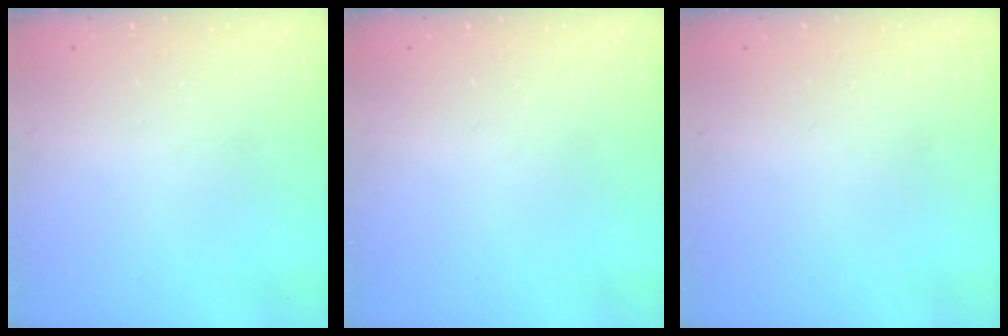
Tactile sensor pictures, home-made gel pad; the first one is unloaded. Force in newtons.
{"total": 0.0}
{"total": 0.0}